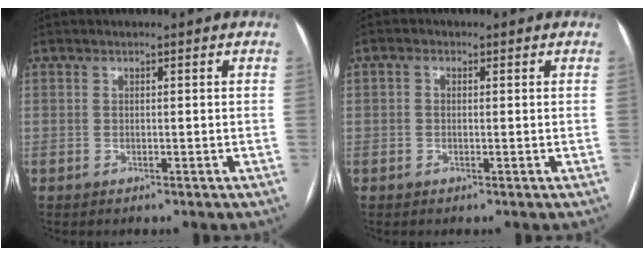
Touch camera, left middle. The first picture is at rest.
{"total": 1.0, "force": [0.1, 0.8, 0.5], "torque": [-0.012, 0.008, 0.000]}